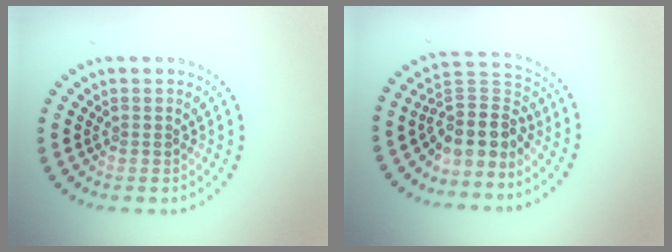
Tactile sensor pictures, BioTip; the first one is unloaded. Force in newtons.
{"total": 4.3, "press": 3.4, "slide": 2.7}